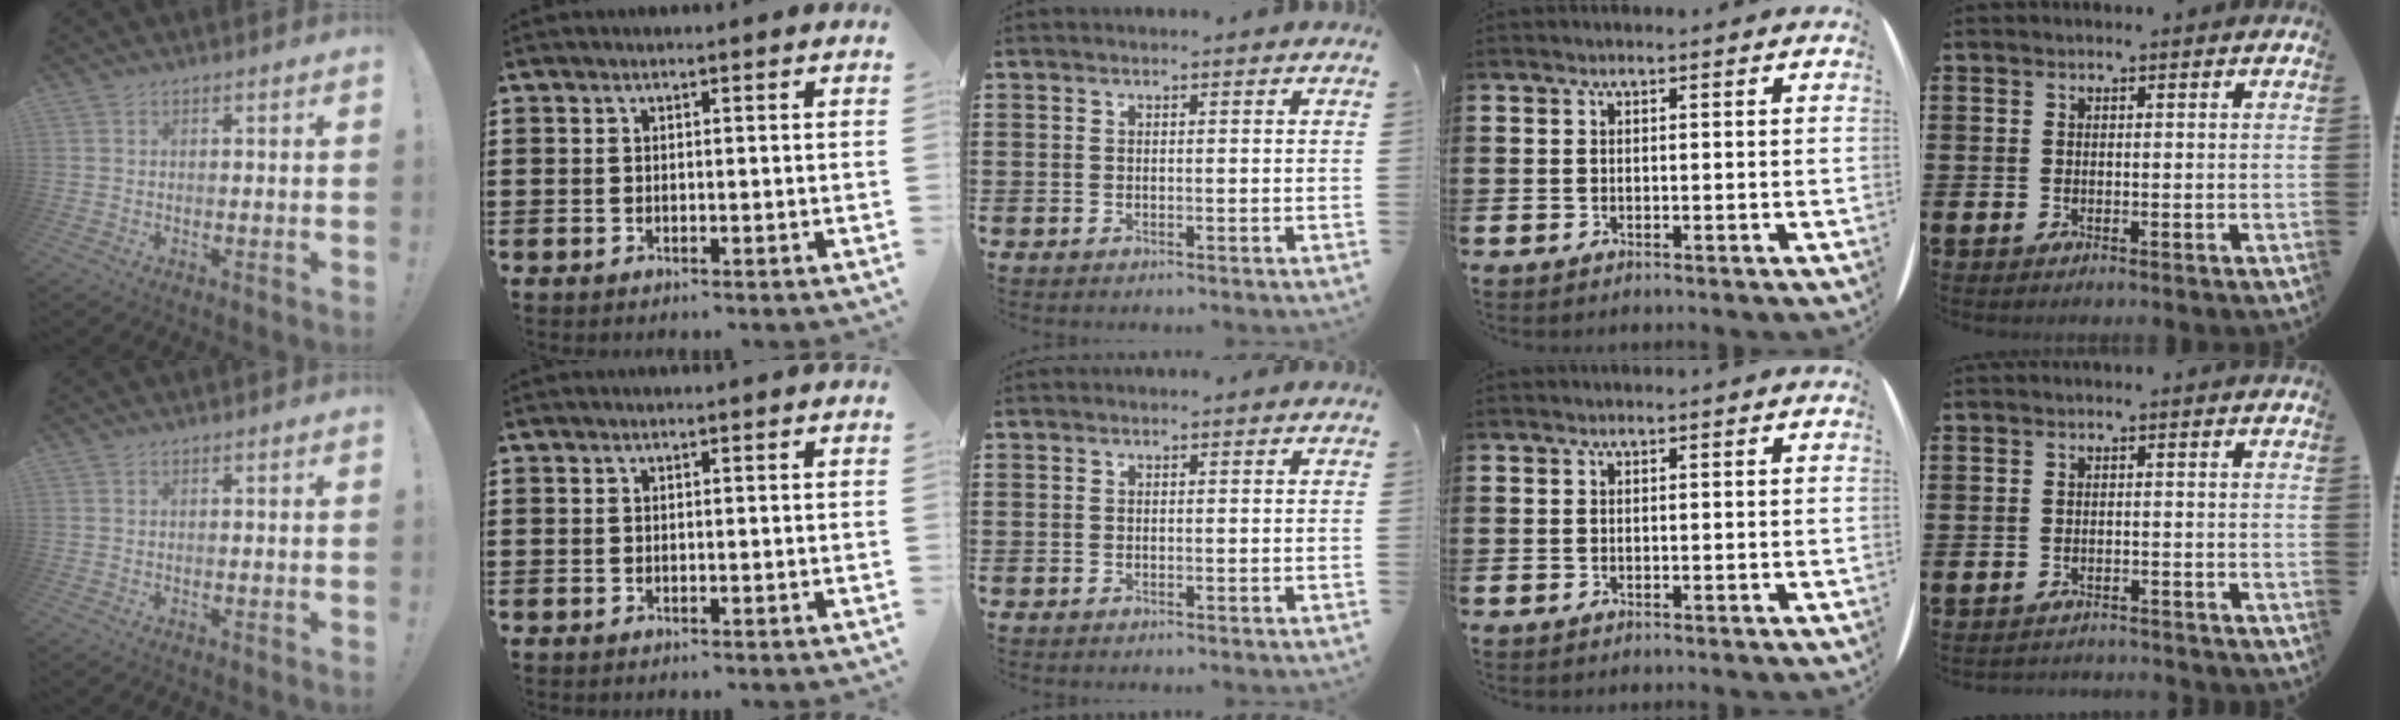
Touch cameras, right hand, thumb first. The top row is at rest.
{"little": {"total": 1.3, "force": [-1.3, 0.0, -0.1], "torque": [-0.003, 0.002, -0.027]}}